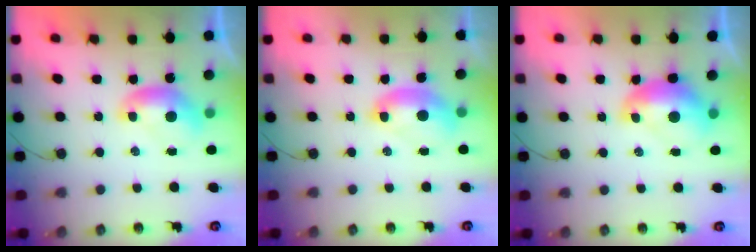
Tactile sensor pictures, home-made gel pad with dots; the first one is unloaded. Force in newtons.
{"total": 2.6, "press": 2.6, "slide": 0.5}
{"total": 2.4, "press": 2.3, "slide": 0.7}